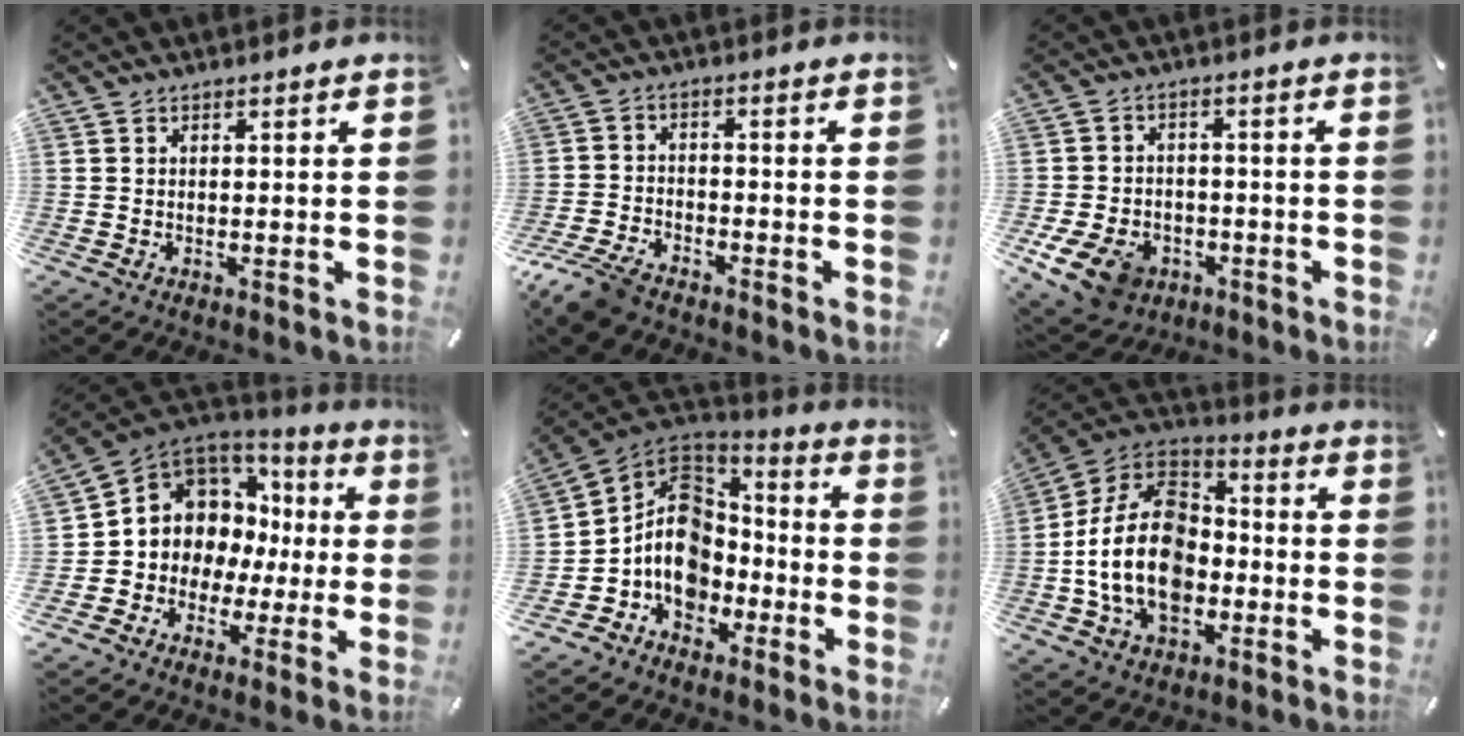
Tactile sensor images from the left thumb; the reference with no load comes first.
{"total": 7.3, "force": [-6.0, 2.9, 3.0], "torque": [-0.076, 0.019, -0.119]}
{"total": 10.2, "force": [-4.9, 7.4, 5.2], "torque": [-0.110, 0.029, -0.089]}
{"total": 8.6, "force": [1.2, 8.4, 1.3], "torque": [-0.038, -0.037, 0.034]}
{"total": 12.7, "force": [-2.8, 11.2, 5.3], "torque": [-0.108, 0.000, -0.051]}
{"total": 18.2, "force": [-4.5, 13.2, 11.7], "torque": [-0.263, 0.020, -0.087]}